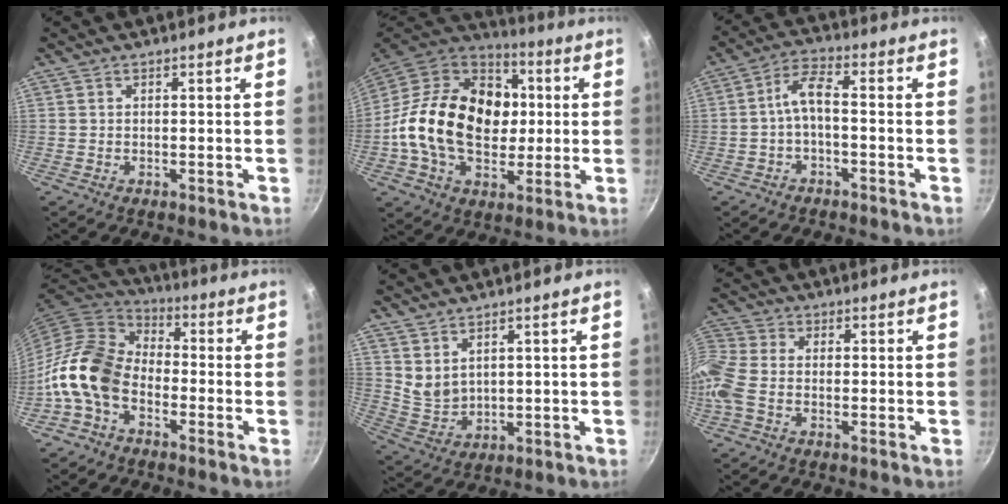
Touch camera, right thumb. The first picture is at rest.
{"total": 25.9, "force": [0.3, 18.7, 17.9], "torque": [-0.273, 0.029, -0.002]}
{"total": 5.4, "force": [-1.7, 2.1, 4.7], "torque": [-0.100, 0.035, -0.036]}
{"total": 13.4, "force": [-4.7, 9.0, 8.7], "torque": [-0.142, 0.051, -0.116]}
{"total": 4.9, "force": [3.2, 2.7, 2.5], "torque": [-0.041, -0.030, 0.076]}
{"total": 10.6, "force": [-2.7, 7.3, 7.2], "torque": [-0.168, 0.020, -0.082]}